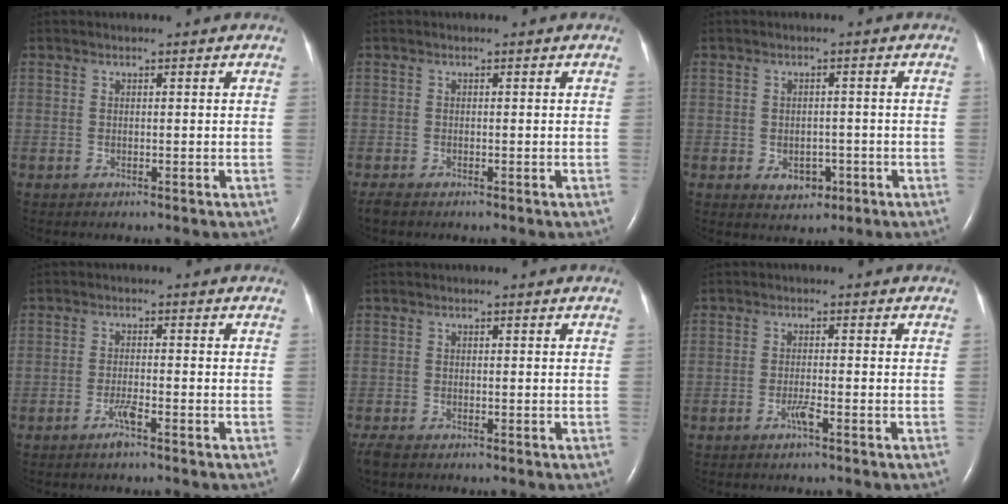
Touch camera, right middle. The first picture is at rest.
{"total": 1.2, "force": [-1.0, 0.3, 0.6], "torque": [-0.020, -0.005, -0.018]}
{"total": 3.6, "force": [-1.3, 2.6, 2.1], "torque": [-0.025, 0.005, -0.007]}
{"total": 2.4, "force": [-1.7, 0.0, 1.7], "torque": [-0.039, -0.002, -0.032]}
{"total": 2.3, "force": [-1.8, 0.7, 1.2], "torque": [-0.032, -0.008, -0.030]}
{"total": 1.9, "force": [-1.2, -0.1, 1.5], "torque": [-0.033, -0.001, -0.024]}